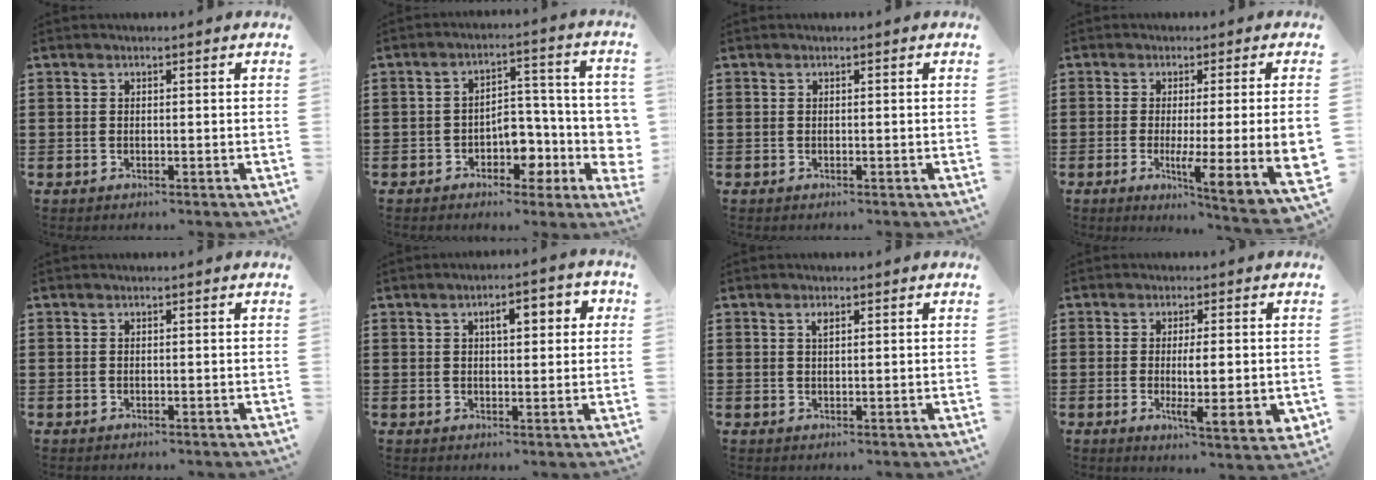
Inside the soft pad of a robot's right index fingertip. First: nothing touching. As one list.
[{"total": 6.2, "force": [-2.3, 4.2, 3.9], "torque": [-0.055, 0.007, -0.044]}, {"total": 0.0}, {"total": 8.2, "force": [-0.7, 0.8, 8.1], "torque": [-0.132, -0.030, -0.012]}, {"total": 0.0}, {"total": 4.3, "force": [1.3, 1.8, 3.7], "torque": [-0.053, 0.002, 0.012]}, {"total": 1.2, "force": [0.6, 0.4, 1.0], "torque": [-0.022, 0.005, 0.009]}, {"total": 6.0, "force": [-0.4, 1.1, 5.9], "torque": [-0.094, -0.016, -0.012]}]